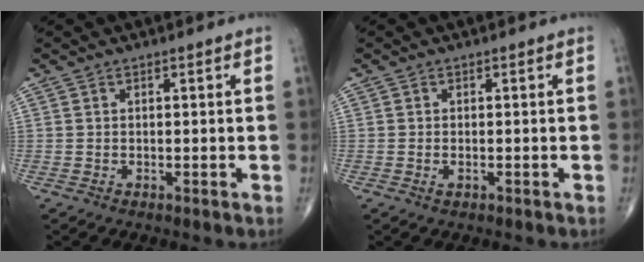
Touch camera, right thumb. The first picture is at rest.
{"total": 0.9, "force": [-0.3, 0.5, 0.7], "torque": [-0.014, 0.001, -0.005]}